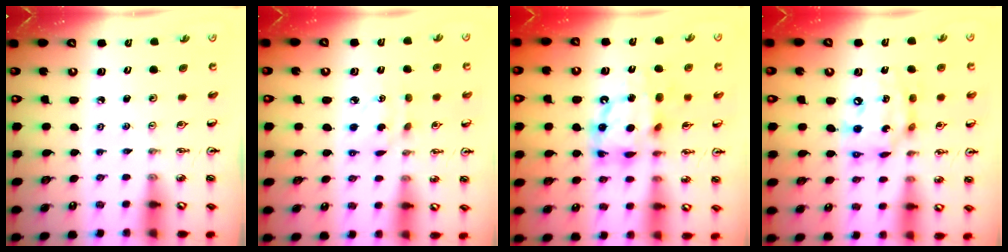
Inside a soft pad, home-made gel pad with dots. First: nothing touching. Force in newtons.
{"total": 3.7, "press": 3.7, "slide": 0.3}
{"total": 13.4, "press": 13.3, "slide": 1.1}
{"total": 14.0, "press": 13.9, "slide": 1.0}